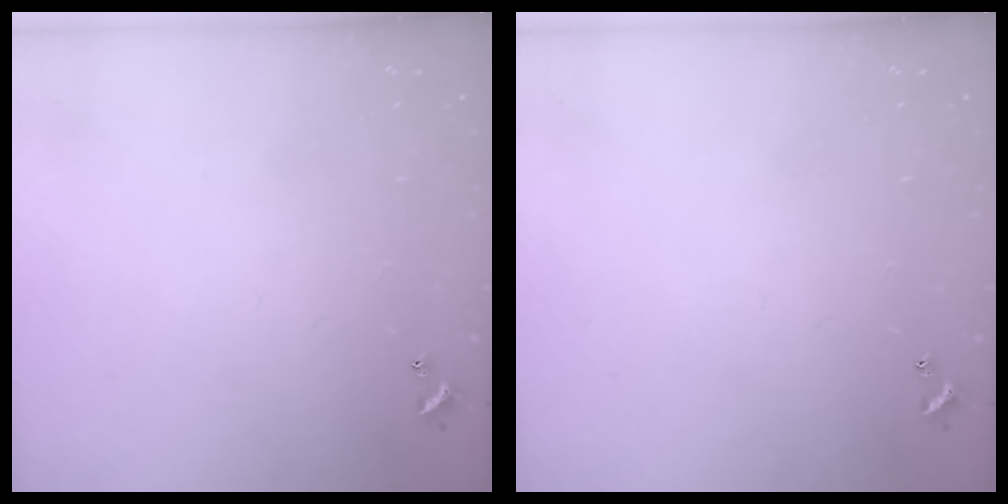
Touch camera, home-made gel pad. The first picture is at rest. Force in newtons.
{"total": 0.0}